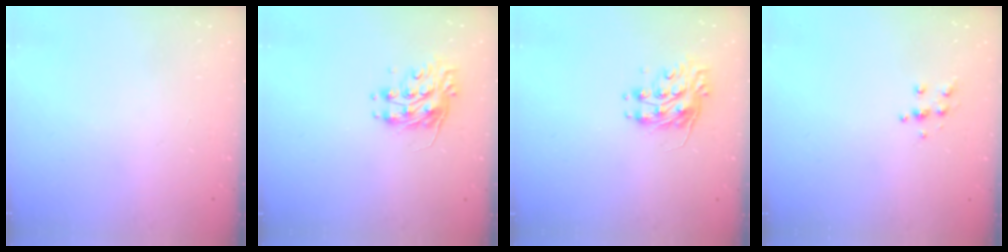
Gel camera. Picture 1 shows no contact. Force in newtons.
{"total": 8.7, "press": 8.7, "slide": 0.3}
{"total": 8.7, "press": 8.7, "slide": 0.3}
{"total": 5.1, "press": 5.1, "slide": 0.5}